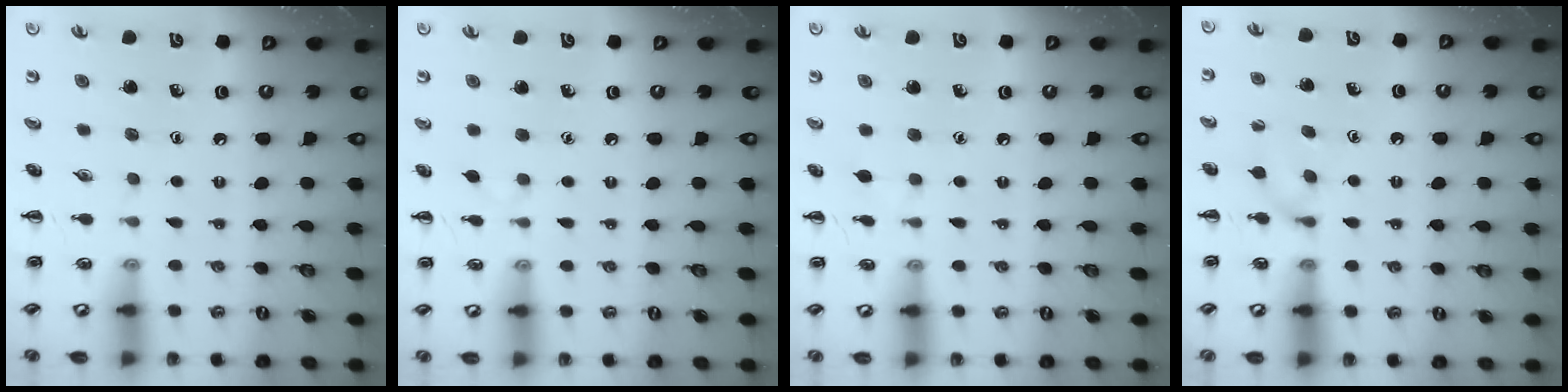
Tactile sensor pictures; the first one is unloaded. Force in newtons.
{"total": 2.3, "press": 2.1, "slide": 0.9}
{"total": 3.7, "press": 3.5, "slide": 1.3}
{"total": 5.7, "press": 5.4, "slide": 1.8}